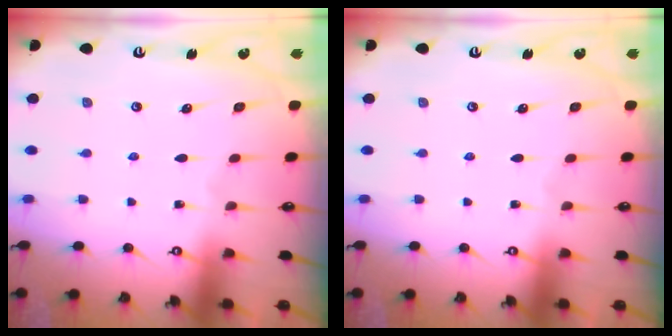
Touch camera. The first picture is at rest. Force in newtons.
{"total": 0.0}